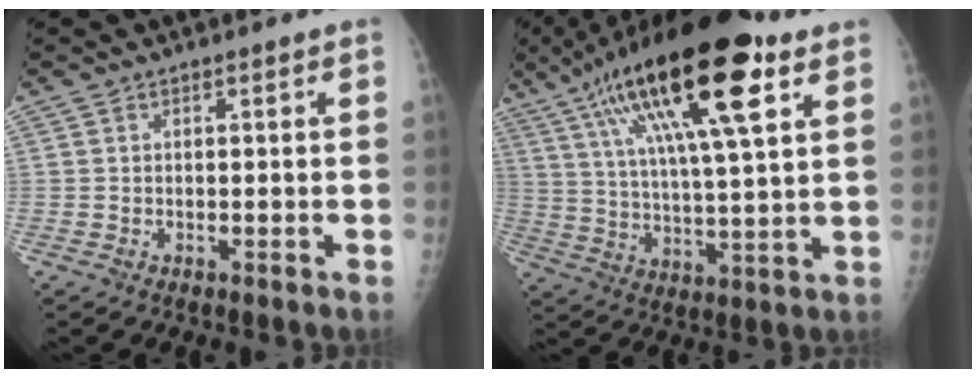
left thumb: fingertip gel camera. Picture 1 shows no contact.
{"total": 23.7, "force": [11.4, 6.0, 19.9], "torque": [-0.339, -0.008, 0.191]}